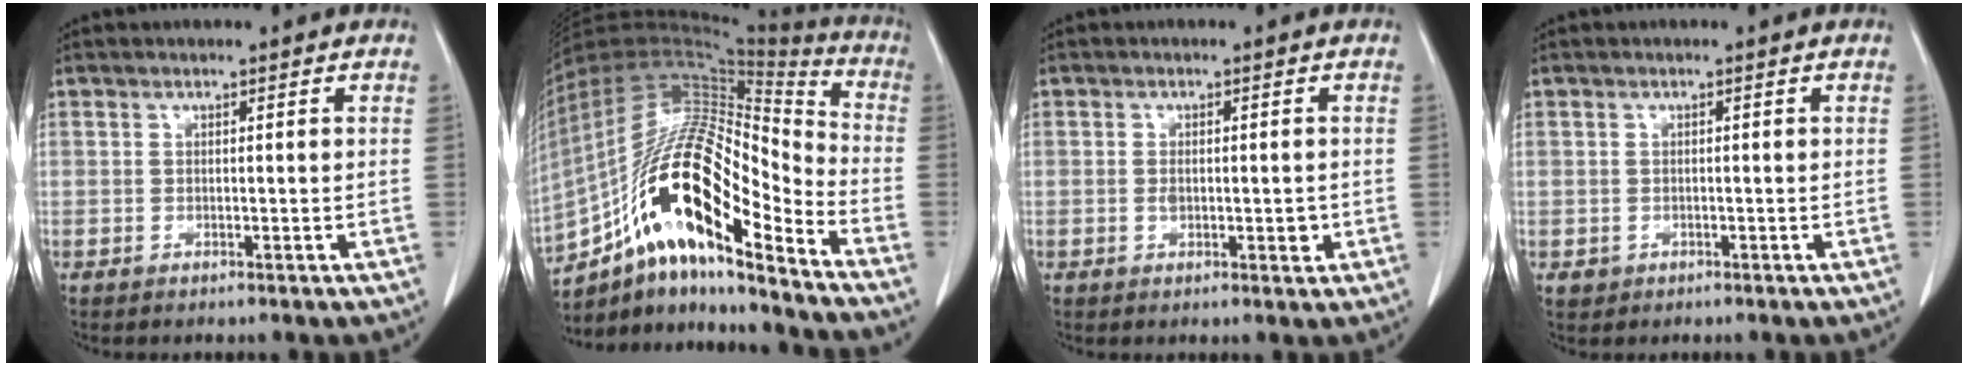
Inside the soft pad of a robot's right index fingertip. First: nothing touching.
{"total": 23.0, "force": [-12.6, 5.3, 18.5], "torque": [-0.354, 0.007, -0.219]}
{"total": 3.0, "force": [-0.4, 1.5, 2.6], "torque": [-0.043, -0.002, -0.001]}
{"total": 1.3, "force": [-0.4, 1.2, 0.2], "torque": [-0.004, 0.004, -0.001]}